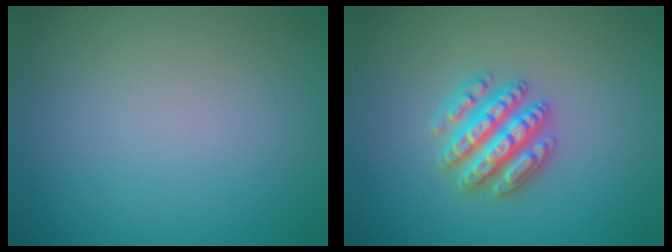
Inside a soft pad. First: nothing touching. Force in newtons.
{"total": 4.8, "press": 4.7, "slide": 0.8}